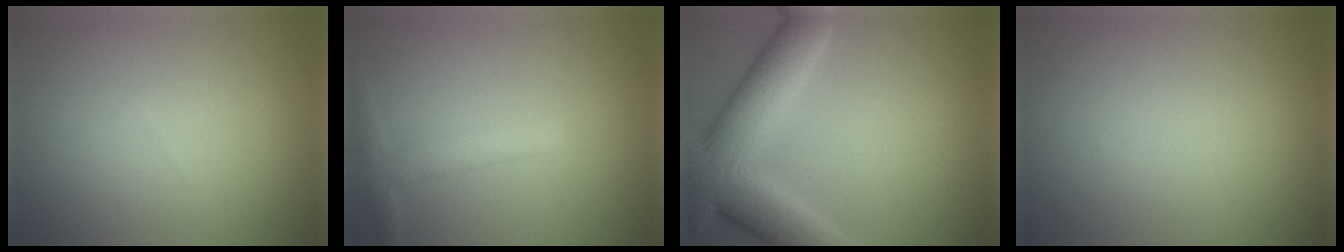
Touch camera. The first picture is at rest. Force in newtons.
{"total": 2.5, "press": 2.5, "slide": 0.0}
{"total": 10.0, "press": 10.0, "slide": 0.7}
{"total": 0.0}